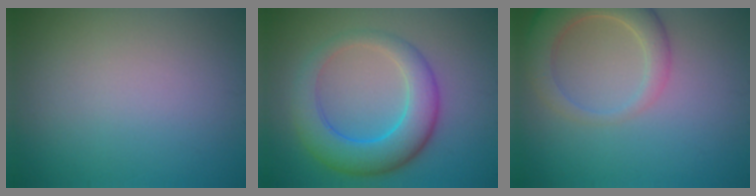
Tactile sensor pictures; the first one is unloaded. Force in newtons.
{"total": 6.4, "press": 6.4, "slide": 0.2}
{"total": 5.2, "press": 5.2, "slide": 0.4}